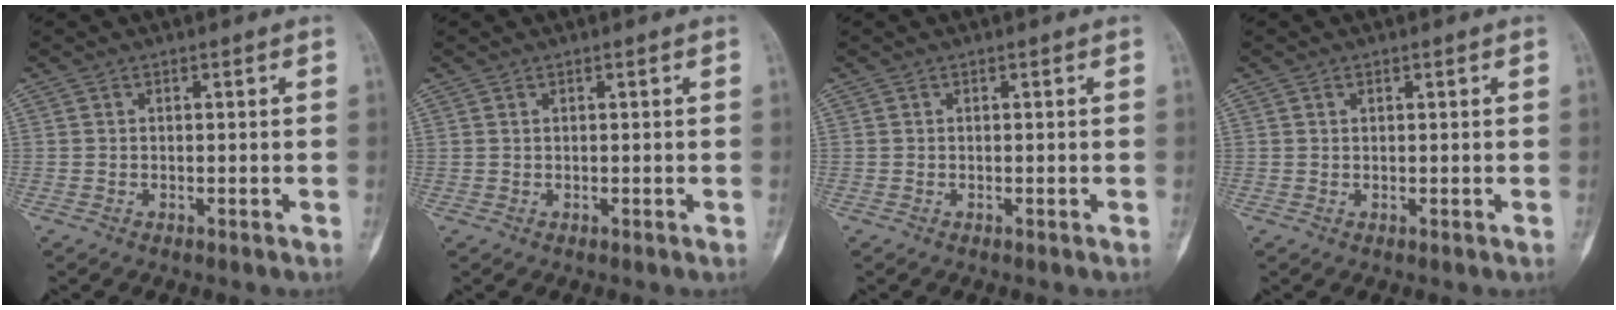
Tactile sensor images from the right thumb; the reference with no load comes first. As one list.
[{"total": 0.0}, {"total": 0.0}, {"total": 0.6, "force": [0.3, 0.4, 0.3], "torque": [-0.003, -0.001, 0.005]}]